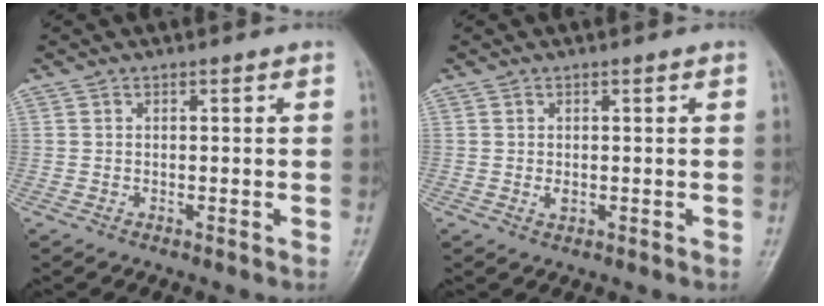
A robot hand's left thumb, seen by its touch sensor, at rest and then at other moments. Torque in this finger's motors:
{"motor_torque": [-0.17, 0.39, 0.34, -0.07, 0.00]}